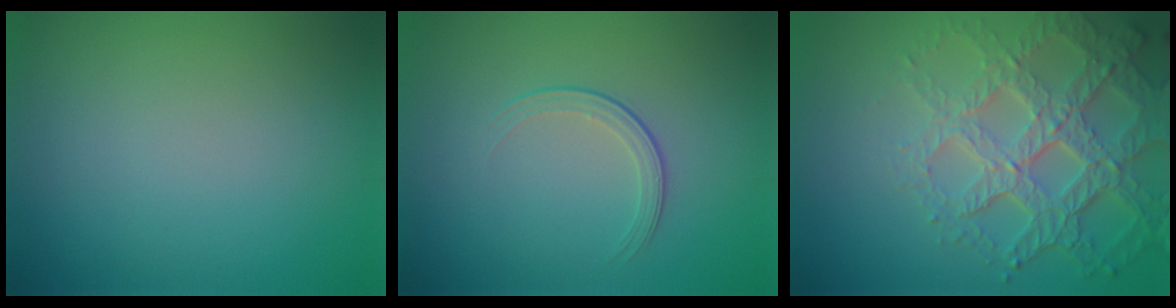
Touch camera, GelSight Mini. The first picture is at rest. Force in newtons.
{"total": 1.7, "press": 0.9, "slide": 1.4}
{"total": 7.1, "press": 5.1, "slide": 5.0}